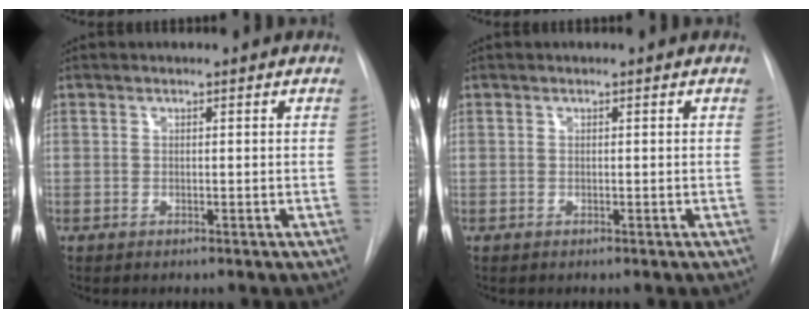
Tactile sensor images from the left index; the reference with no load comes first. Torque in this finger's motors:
{"motor_torque": [0.00, 0.00, 0.00, 0.00]}